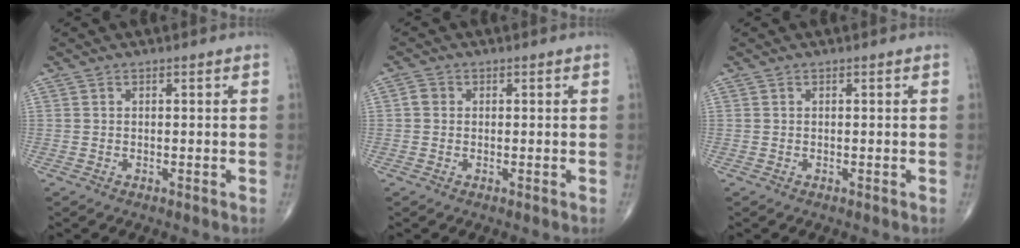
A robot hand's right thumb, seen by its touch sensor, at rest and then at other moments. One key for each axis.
{"total": 1.6, "fx": 0.1, "fy": 1.5, "fz": 0.7, "tx": -0.007, "ty": 0.004, "tz": -0.001}
{"total": 0.0}